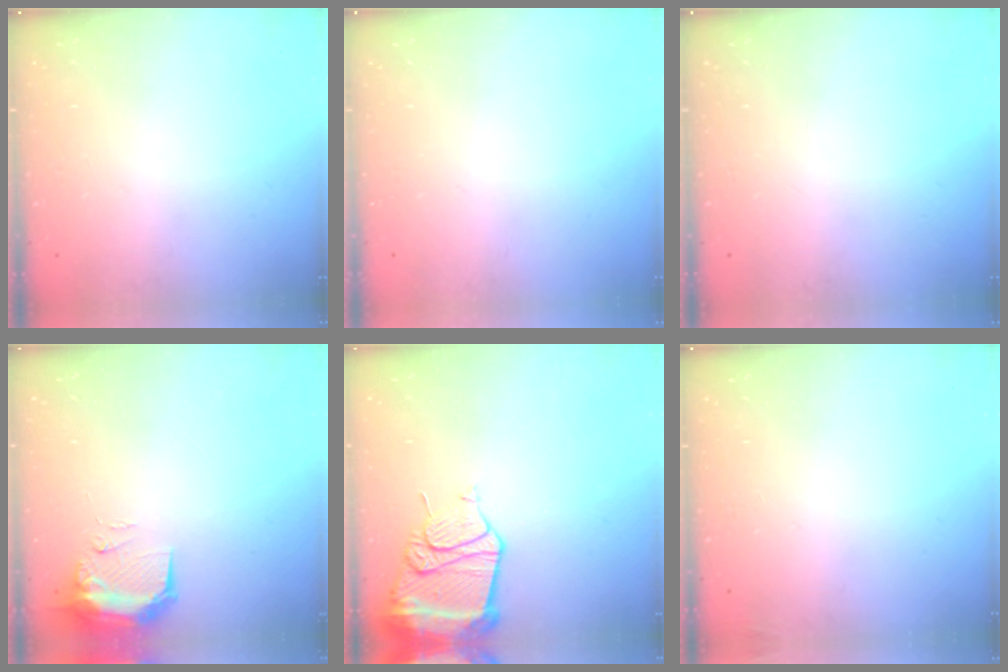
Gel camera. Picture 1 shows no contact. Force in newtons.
{"total": 0.0}
{"total": 0.0}
{"total": 11.0, "press": 9.6, "slide": 5.4}
{"total": 14.5, "press": 14.4, "slide": 1.7}
{"total": 3.0, "press": 2.9, "slide": 1.0}